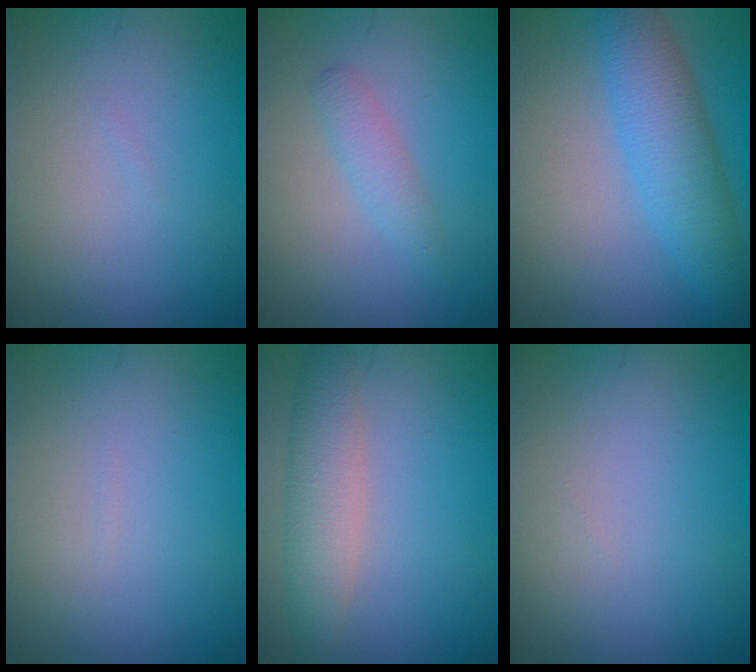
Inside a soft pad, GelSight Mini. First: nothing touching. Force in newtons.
{"total": 1.7, "press": 1.7, "slide": 0.0}
{"total": 4.8, "press": 4.8, "slide": 0.1}
{"total": 0.0}
{"total": 3.6, "press": 3.5, "slide": 0.2}
{"total": 0.0}